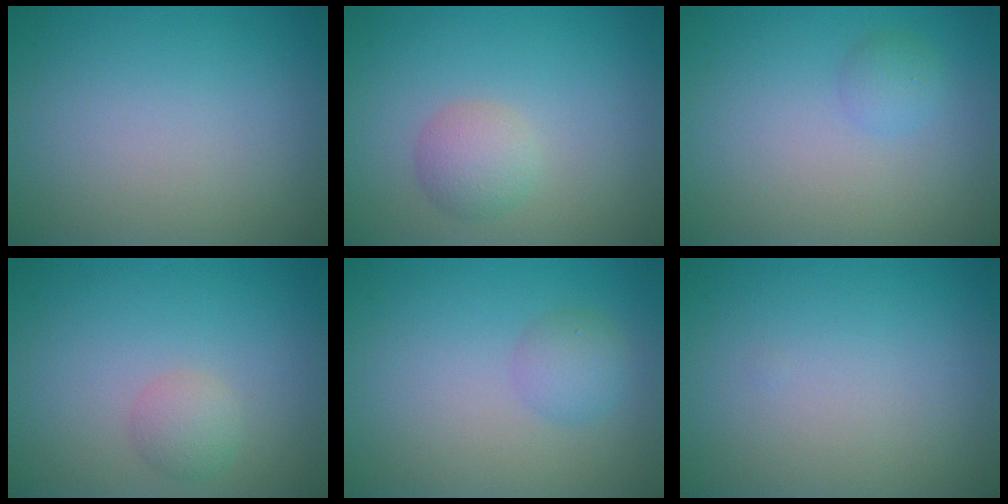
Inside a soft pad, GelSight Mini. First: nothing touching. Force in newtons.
{"total": 2.3, "press": 2.3, "slide": 0.0}
{"total": 1.2, "press": 1.2, "slide": 0.1}
{"total": 1.7, "press": 1.7, "slide": 0.1}
{"total": 1.9, "press": 1.9, "slide": 0.0}
{"total": 0.0}